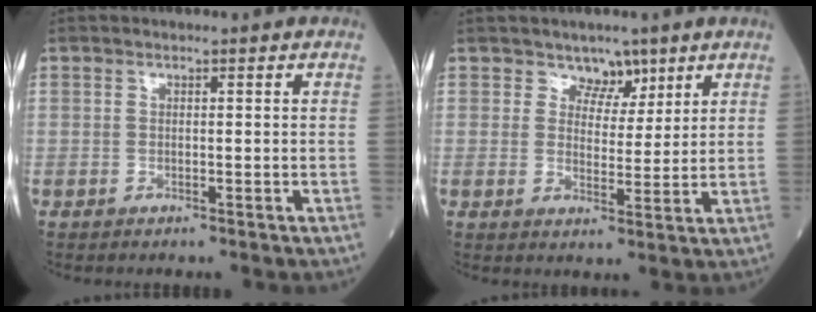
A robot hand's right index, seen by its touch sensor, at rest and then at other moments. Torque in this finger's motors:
{"motor_torque": [0.09, 0.06, 0.00, 0.02]}